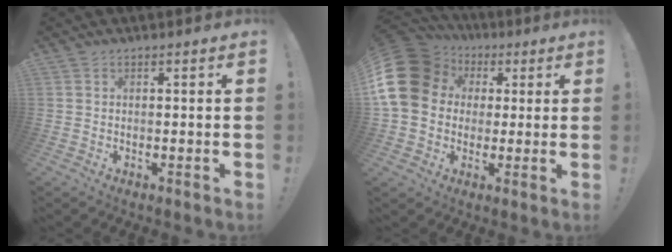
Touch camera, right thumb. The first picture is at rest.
{"total": 17.7, "force": [3.8, 14.4, 9.5], "torque": [-0.184, -0.008, 0.081]}